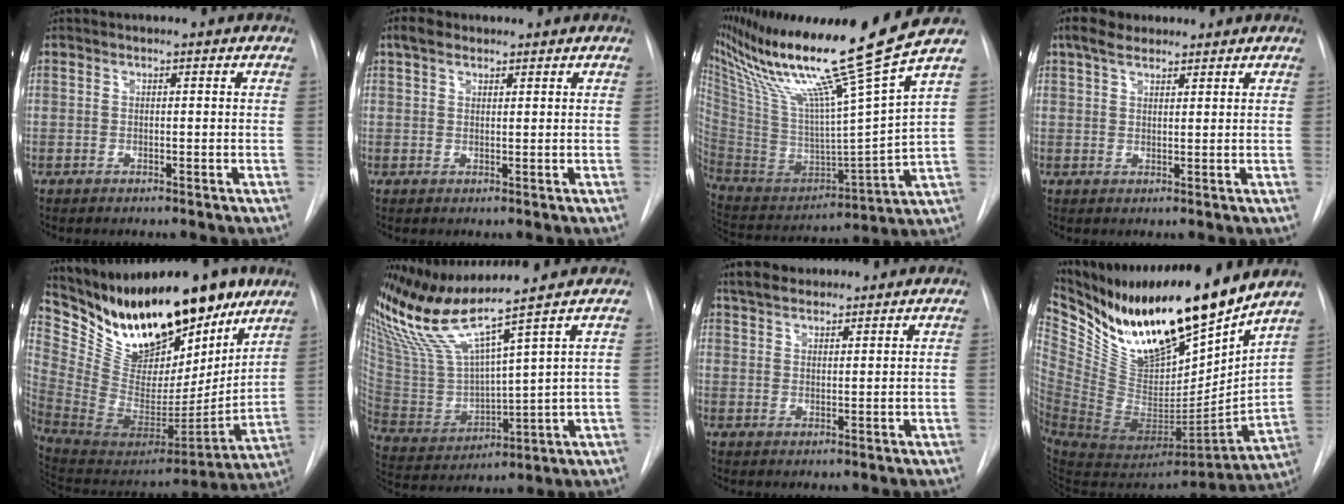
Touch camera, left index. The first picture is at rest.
{"total": 2.8, "force": [2.1, 1.3, 1.3], "torque": [-0.027, 0.015, 0.037]}
{"total": 24.5, "force": [17.8, -2.6, 16.7], "torque": [-0.283, -0.043, 0.307]}
{"total": 3.9, "force": [3.1, 1.6, 1.8], "torque": [-0.044, 0.021, 0.058]}
{"total": 29.4, "force": [22.8, 10.2, 15.4], "torque": [-0.271, -0.015, 0.370]}
{"total": 12.7, "force": [10.7, -2.5, 6.3], "torque": [-0.135, -0.012, 0.224]}
{"total": 5.5, "force": [4.9, 1.8, 1.8], "torque": [-0.034, 0.024, 0.090]}
{"total": 25.6, "force": [20.4, 6.7, 13.8], "torque": [-0.261, -0.040, 0.354]}